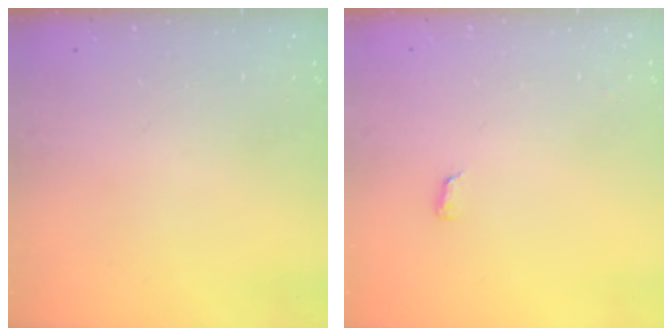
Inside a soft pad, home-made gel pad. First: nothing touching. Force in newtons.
{"total": 6.4, "press": 3.8, "slide": 5.1}